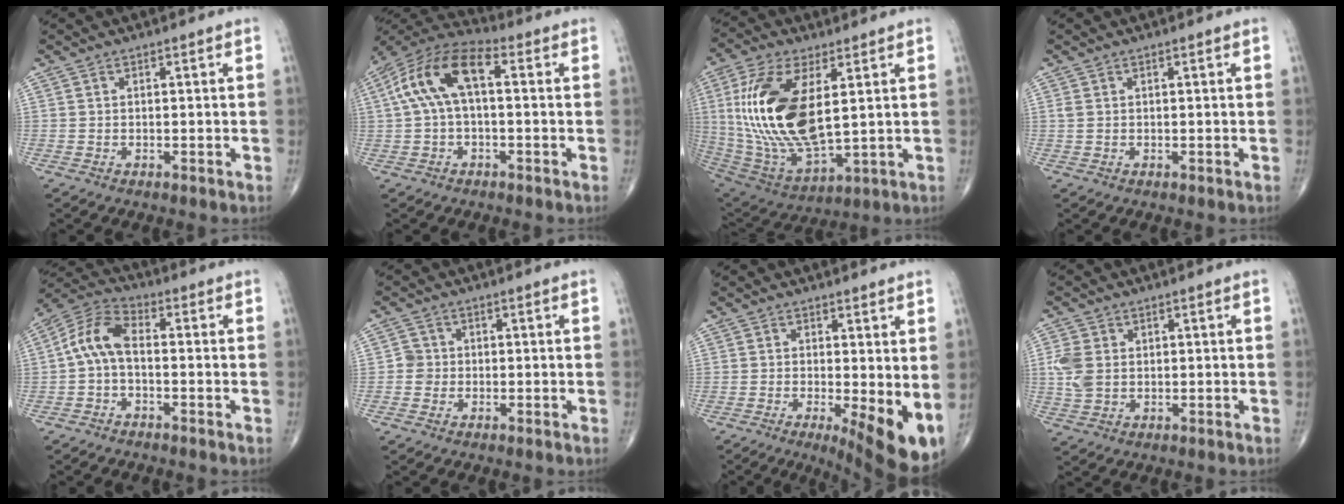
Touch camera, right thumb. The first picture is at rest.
{"total": 12.8, "force": [1.7, 6.2, 11.1], "torque": [-0.222, 0.045, 0.023]}
{"total": 22.4, "force": [3.7, 10.1, 19.7], "torque": [-0.408, -0.025, 0.079]}
{"total": 0.8, "force": [0.2, 0.5, 0.6], "torque": [-0.020, 0.005, 0.006]}
{"total": 7.8, "force": [-0.7, 4.1, 6.5], "torque": [-0.127, 0.028, -0.027]}
{"total": 2.3, "force": [-0.4, 2.2, 0.4], "torque": [0.011, 0.008, -0.014]}
{"total": 11.0, "force": [-1.5, 3.5, 10.4], "torque": [-0.142, -0.024, -0.014]}
{"total": 5.4, "force": [0.6, 4.0, 3.6], "torque": [-0.080, 0.003, 0.016]}